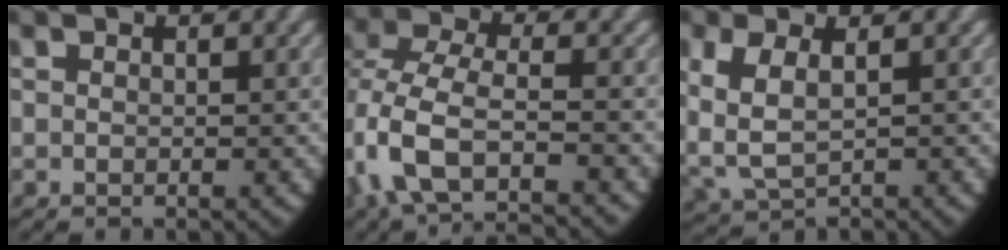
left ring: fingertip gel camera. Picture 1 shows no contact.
{"total": 6.9, "force": [-3.1, 4.3, 4.4], "torque": [-0.129, -0.048, -0.029]}
{"total": 4.8, "force": [0.0, 3.6, 3.2], "torque": [-0.099, -0.017, 0.015]}